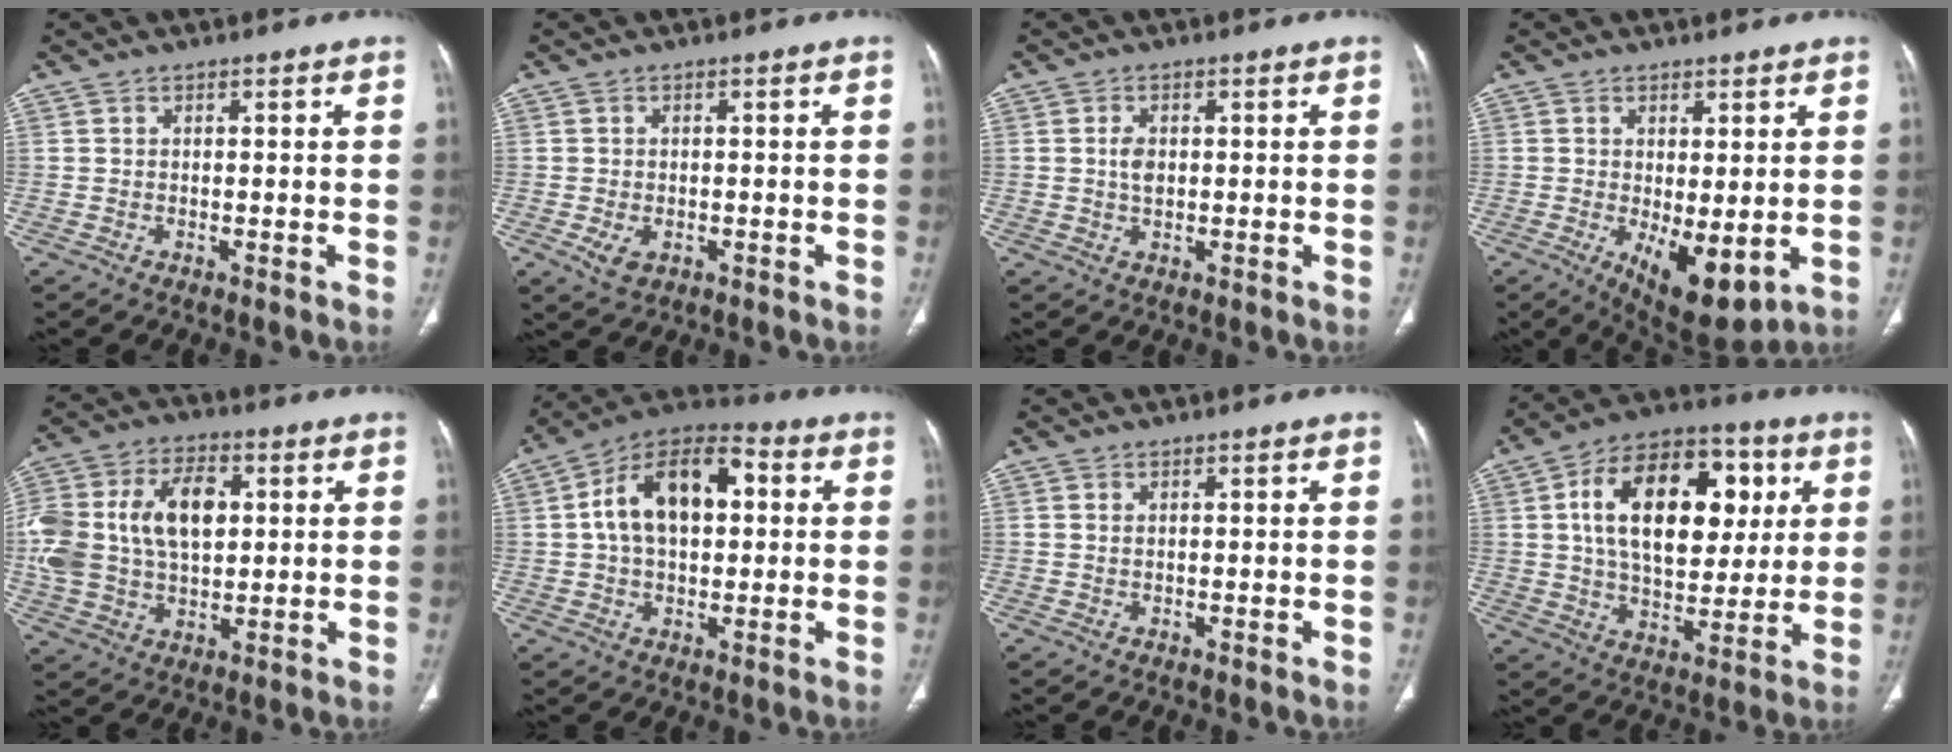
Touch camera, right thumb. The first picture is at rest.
{"total": 3.2, "force": [-1.1, 2.2, 2.2], "torque": [-0.040, -0.001, -0.009]}
{"total": 2.9, "force": [0.2, 1.8, 2.2], "torque": [-0.038, 0.001, 0.005]}
{"total": 9.7, "force": [-1.7, 4.0, 8.6], "torque": [-0.125, -0.025, -0.009]}
{"total": 21.5, "force": [3.3, 13.9, 16.0], "torque": [-0.335, 0.018, 0.064]}
{"total": 16.2, "force": [2.7, 9.6, 12.7], "torque": [-0.198, 0.029, 0.037]}
{"total": 0.8, "force": [0.2, 0.4, 0.6], "torque": [-0.018, 0.003, 0.008]}
{"total": 23.0, "force": [5.3, 13.8, 17.6], "torque": [-0.253, 0.003, 0.082]}